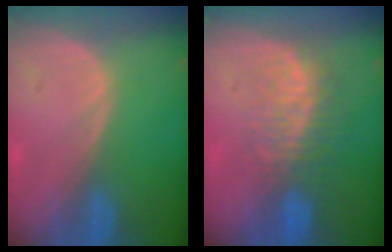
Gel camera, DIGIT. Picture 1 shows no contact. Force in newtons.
{"total": 7.7, "press": 7.1, "slide": 3.0}